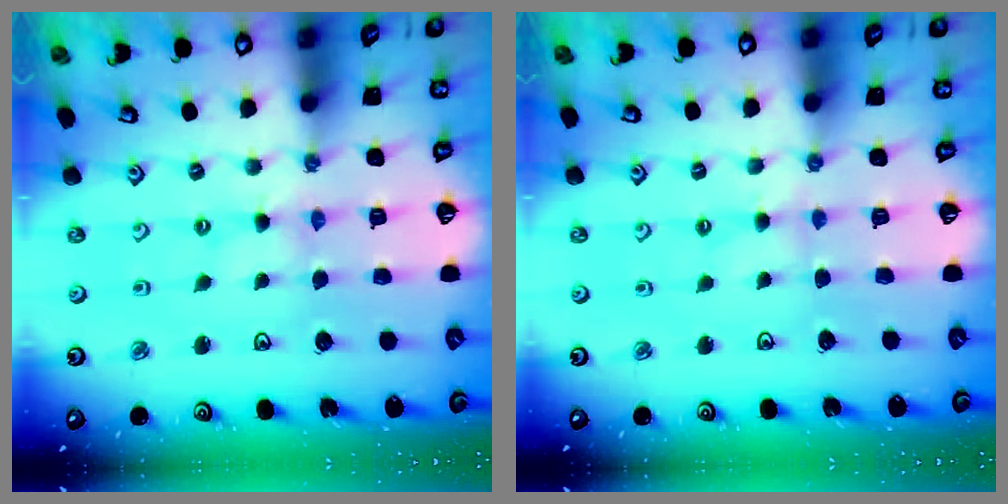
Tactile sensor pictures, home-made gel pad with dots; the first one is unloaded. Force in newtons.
{"total": 2.3, "press": 2.3, "slide": 0.4}